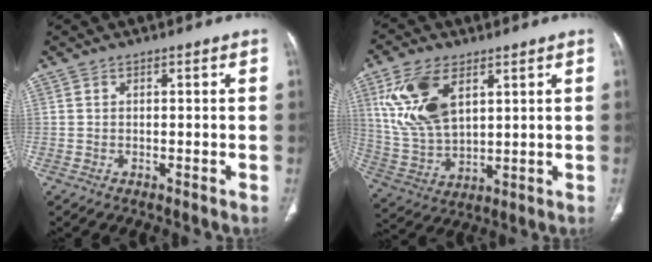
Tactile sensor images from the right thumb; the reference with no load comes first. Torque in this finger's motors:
{"motor_torque": [1.00, 2.90, 1.42, 0.66, 0.20]}